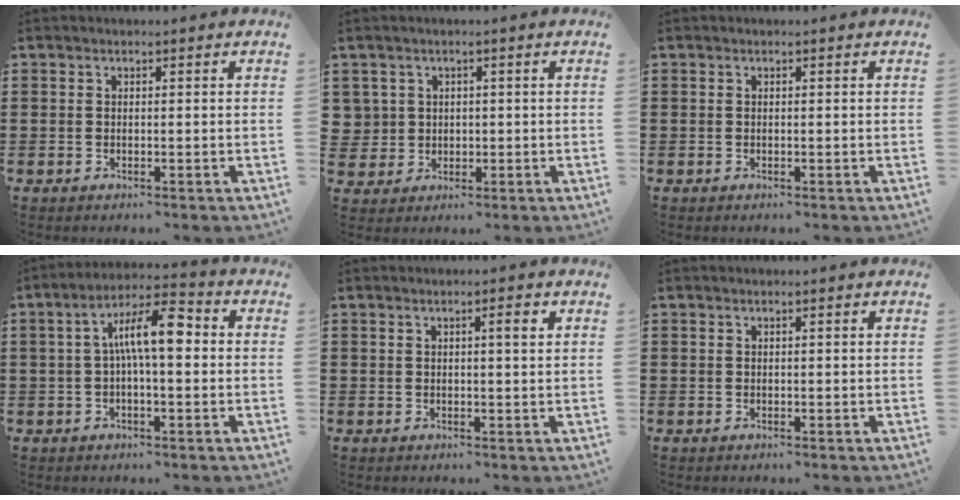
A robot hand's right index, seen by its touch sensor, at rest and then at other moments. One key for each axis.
{"total": 2.8, "fx": 0.5, "fy": 2.7, "fz": 0.1, "tx": -0.016, "ty": 0.011, "tz": 0.008}
{"total": 0.0}
{"total": 9.7, "fx": 0.9, "fy": 3.0, "fz": 9.1, "tx": -0.178, "ty": 0.014, "tz": 0.012}
{"total": 2.1, "fx": 0.7, "fy": 0.2, "fz": 2.0, "tx": -0.030, "ty": 0.001, "tz": 0.008}
{"total": 0.0}